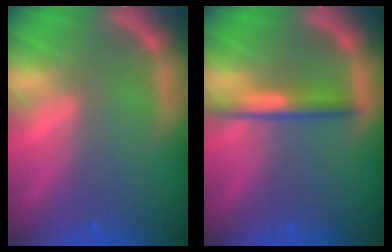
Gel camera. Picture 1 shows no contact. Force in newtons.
{"total": 3.0}